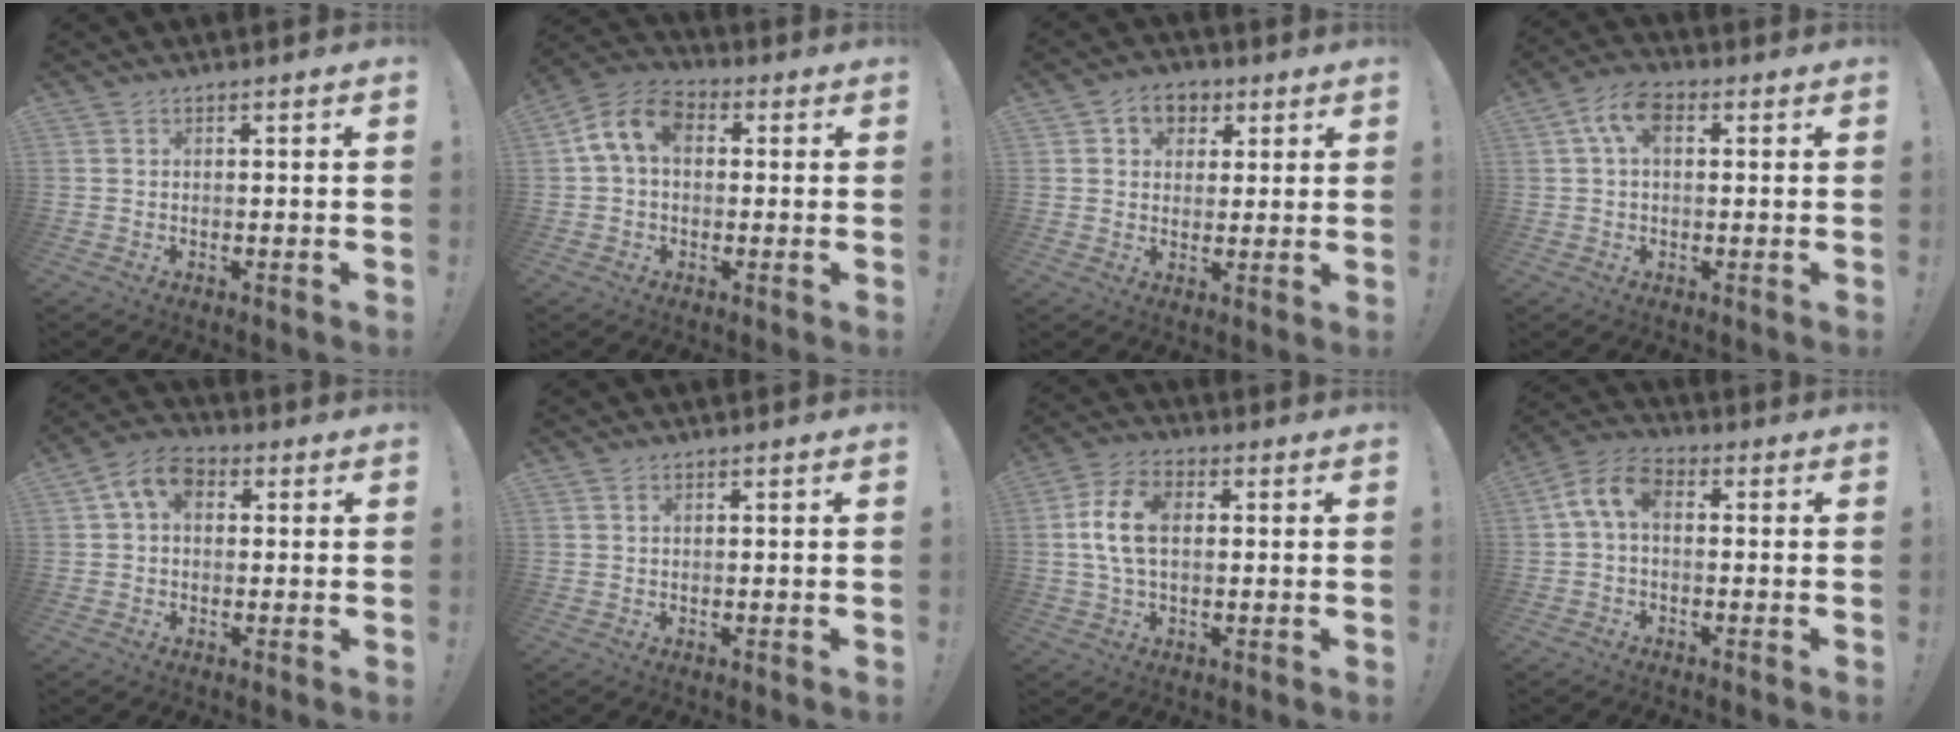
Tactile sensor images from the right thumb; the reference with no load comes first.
{"total": 10.6, "force": [2.3, 7.0, 7.6], "torque": [-0.152, 0.015, 0.048]}
{"total": 7.1, "force": [3.0, 5.8, 2.9], "torque": [-0.033, -0.009, 0.056]}
{"total": 7.3, "force": [2.0, 4.3, 5.6], "torque": [-0.110, 0.008, 0.037]}
{"total": 7.8, "force": [2.1, 5.4, 5.2], "torque": [-0.089, 0.008, 0.044]}
{"total": 1.1, "force": [0.7, 0.4, 0.8], "torque": [-0.010, -0.003, 0.013]}
{"total": 11.1, "force": [1.6, 6.9, 8.6], "torque": [-0.167, 0.002, 0.030]}
{"total": 8.2, "force": [1.3, 4.7, 6.6], "torque": [-0.145, 0.004, 0.027]}